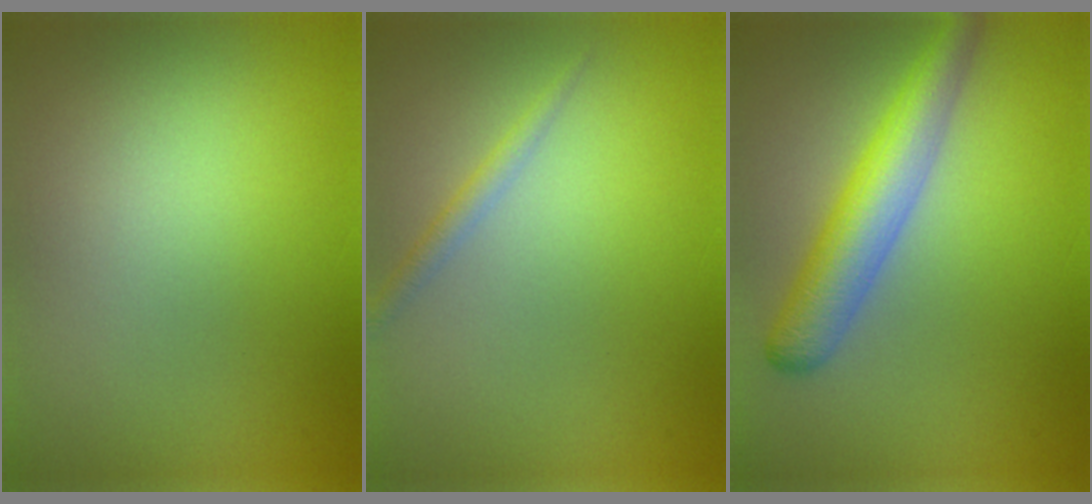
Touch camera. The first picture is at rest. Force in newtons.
{"total": 1.2, "press": 1.2, "slide": 0.1}
{"total": 4.9, "press": 4.9, "slide": 0.2}